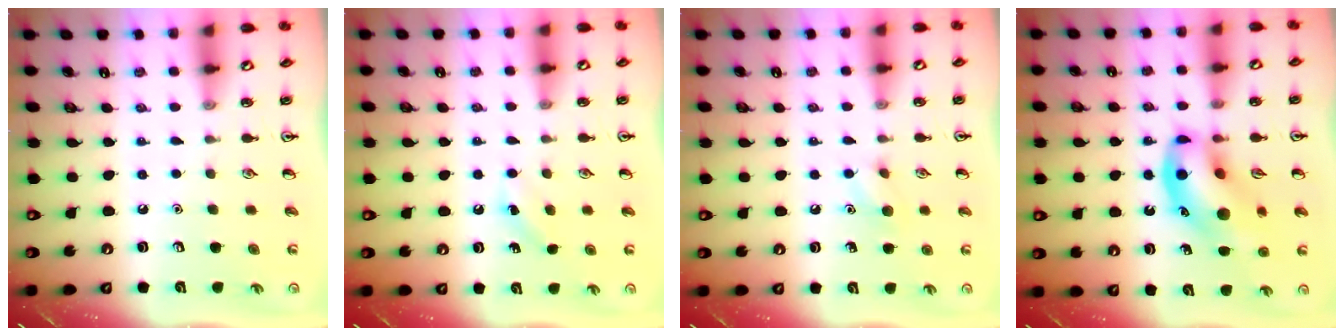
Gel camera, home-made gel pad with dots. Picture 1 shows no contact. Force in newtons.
{"total": 2.8, "press": 2.6, "slide": 1.0}
{"total": 6.4, "press": 6.2, "slide": 1.4}
{"total": 15.8, "press": 15.6, "slide": 2.6}